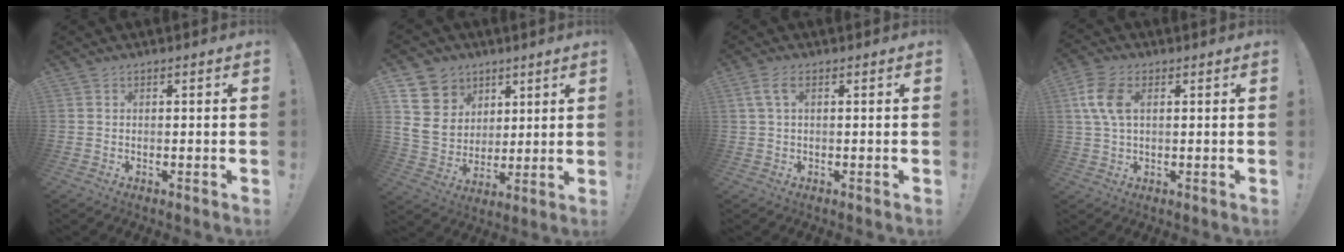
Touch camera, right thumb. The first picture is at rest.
{"total": 12.7, "force": [4.6, 11.3, 3.8], "torque": [-0.064, -0.026, 0.102]}
{"total": 3.5, "force": [1.3, 1.4, 3.0], "torque": [-0.051, 0.002, 0.023]}
{"total": 9.0, "force": [2.2, 5.4, 6.8], "torque": [-0.146, 0.001, 0.040]}